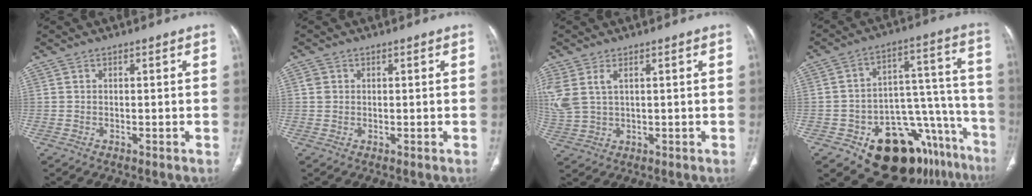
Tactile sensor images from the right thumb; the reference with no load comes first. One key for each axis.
{"total": 1.5, "fx": 0.4, "fy": 1.4, "fz": 0.5, "tx": -0.005, "ty": 0.000, "tz": 0.006}
{"total": 8.0, "fx": 2.7, "fy": 4.7, "fz": 5.8, "tx": -0.154, "ty": 0.005, "tz": 0.065}
{"total": 23.2, "fx": -13.5, "fy": 12.7, "fz": 14.0, "tx": -0.101, "ty": 0.125, "tz": -0.181}